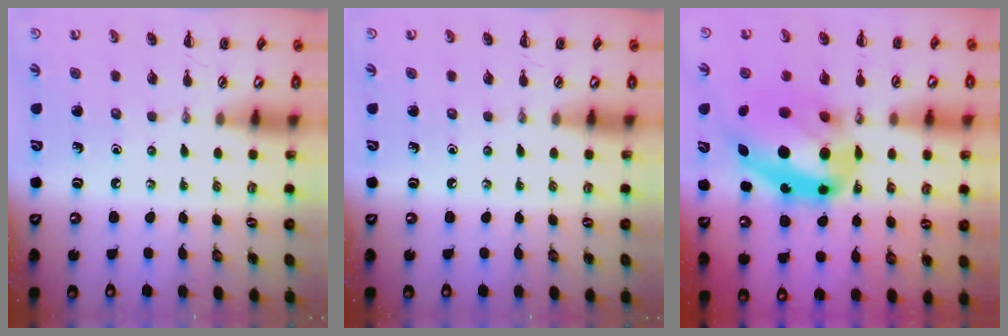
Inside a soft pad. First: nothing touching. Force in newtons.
{"total": 0.0}
{"total": 19.0, "press": 18.4, "slide": 4.6}